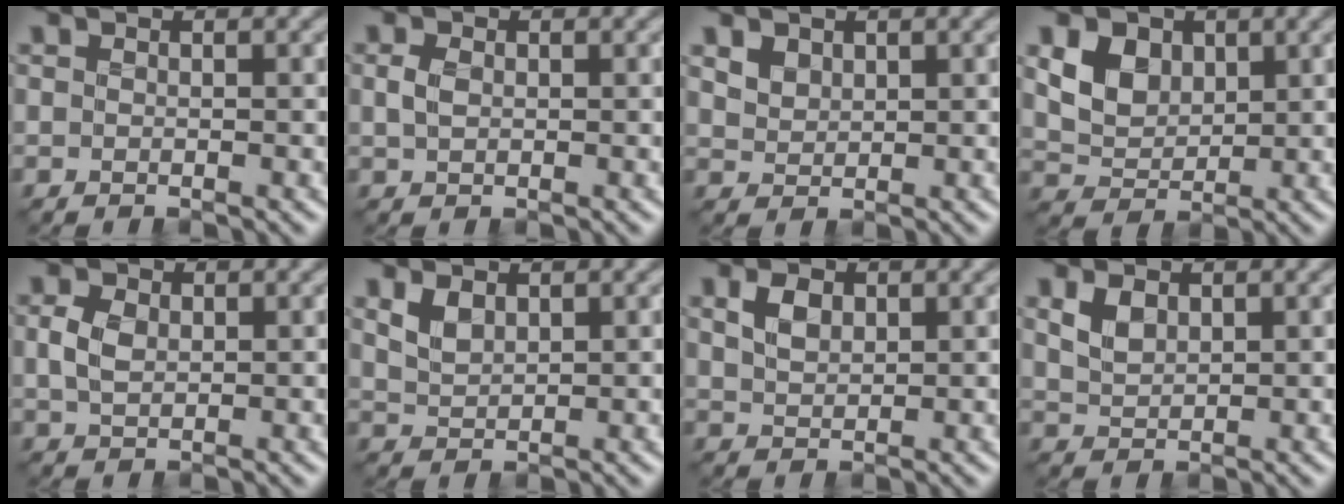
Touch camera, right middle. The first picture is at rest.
{"total": 1.2, "force": [0.0, 0.9, 0.8], "torque": [-0.022, -0.001, 0.001]}
{"total": 2.3, "force": [1.3, 1.6, 1.0], "torque": [-0.031, 0.000, 0.029]}
{"total": 3.9, "force": [1.2, 3.0, 2.2], "torque": [-0.052, -0.005, 0.021]}
{"total": 2.1, "force": [0.1, 1.6, 1.4], "torque": [-0.039, -0.002, 0.006]}
{"total": 1.7, "force": [0.8, 1.1, 1.1], "torque": [-0.031, -0.003, 0.022]}
{"total": 2.1, "force": [0.7, 1.4, 1.3], "torque": [-0.033, 0.001, 0.016]}
{"total": 2.0, "force": [0.8, 1.3, 1.3], "torque": [-0.032, -0.002, 0.019]}